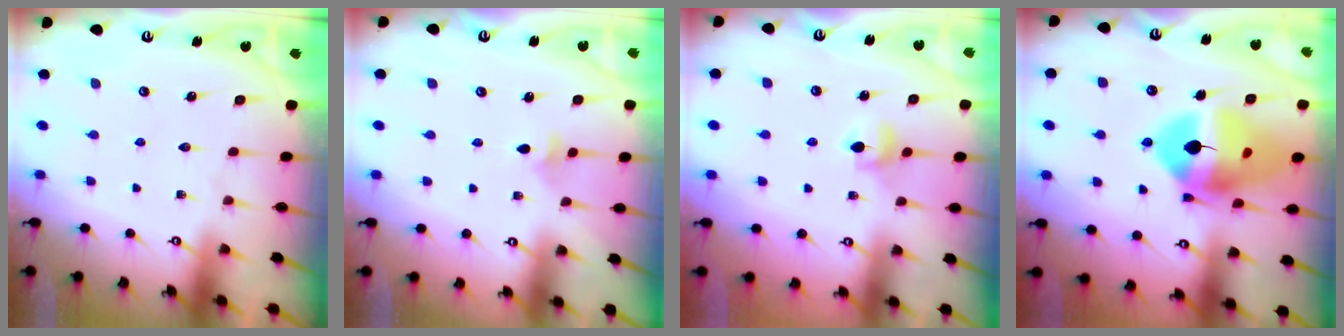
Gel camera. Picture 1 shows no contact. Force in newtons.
{"total": 3.9, "press": 3.8, "slide": 1.0}
{"total": 4.9, "press": 4.9, "slide": 0.5}
{"total": 17.5, "press": 17.4, "slide": 1.8}